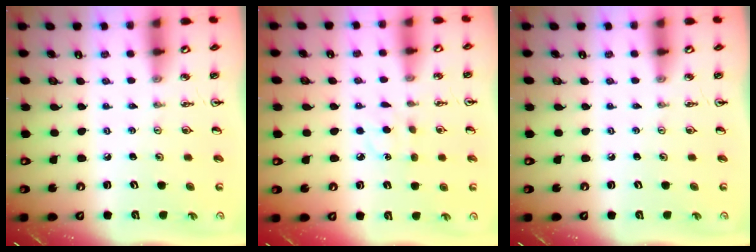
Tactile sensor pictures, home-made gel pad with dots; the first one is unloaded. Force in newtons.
{"total": 5.4, "press": 5.4, "slide": 0.6}
{"total": 0.0}